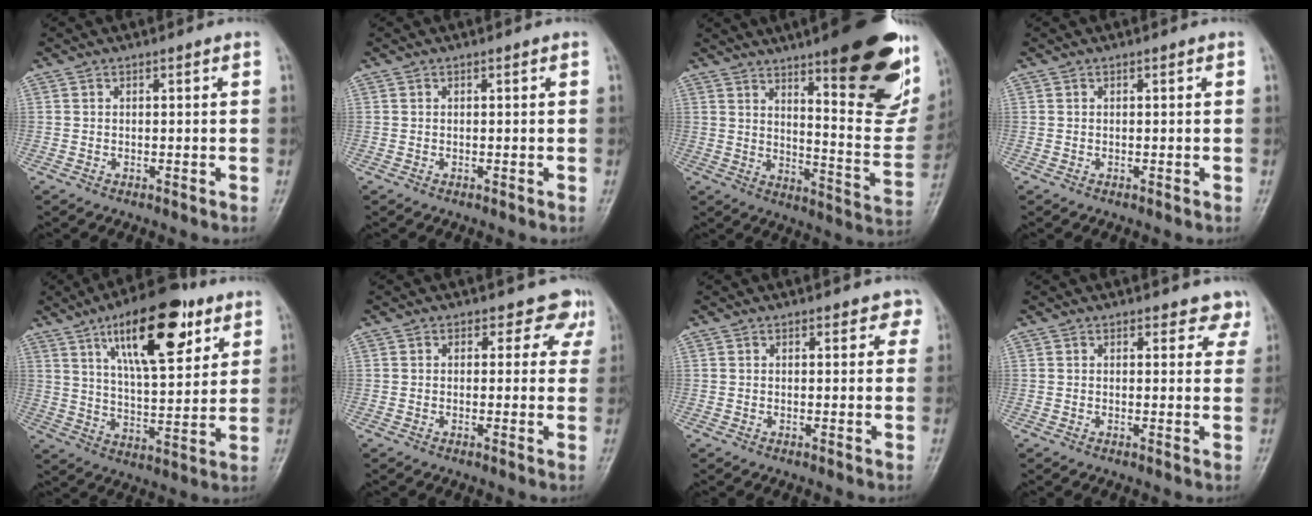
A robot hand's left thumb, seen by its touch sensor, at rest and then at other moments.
{"total": 0.0}
{"total": 27.1, "force": [15.4, 6.8, 21.2], "torque": [-0.246, -0.072, 0.219]}
{"total": 0.0}
{"total": 19.5, "force": [10.1, 7.6, 14.9], "torque": [-0.197, -0.036, 0.164]}
{"total": 4.5, "force": [3.2, 3.1, 0.4], "torque": [0.032, -0.016, 0.018]}
{"total": 2.6, "force": [1.8, 1.5, 1.0], "torque": [0.018, -0.004, 0.013]}
{"total": 4.1, "force": [3.5, 2.1, 0.7], "torque": [0.027, -0.019, 0.024]}